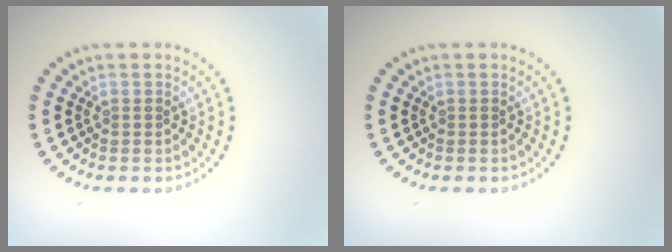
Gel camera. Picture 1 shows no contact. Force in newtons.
{"total": 0.0}